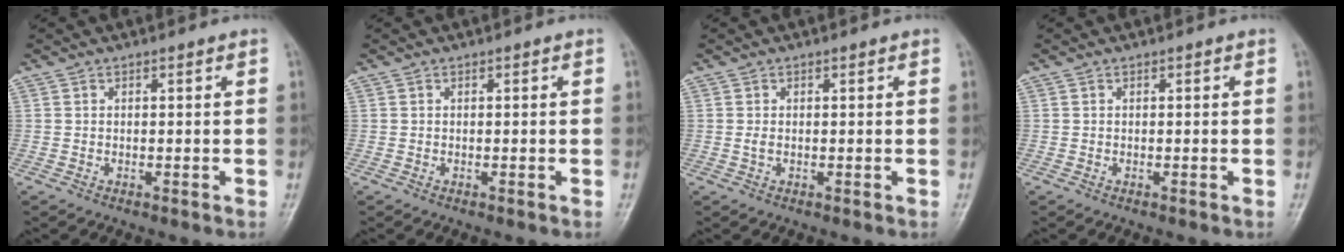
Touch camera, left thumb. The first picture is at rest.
{"total": 0.0}
{"total": 1.2, "force": [0.2, 0.6, 1.0], "torque": [-0.023, 0.003, 0.007]}
{"total": 0.0}